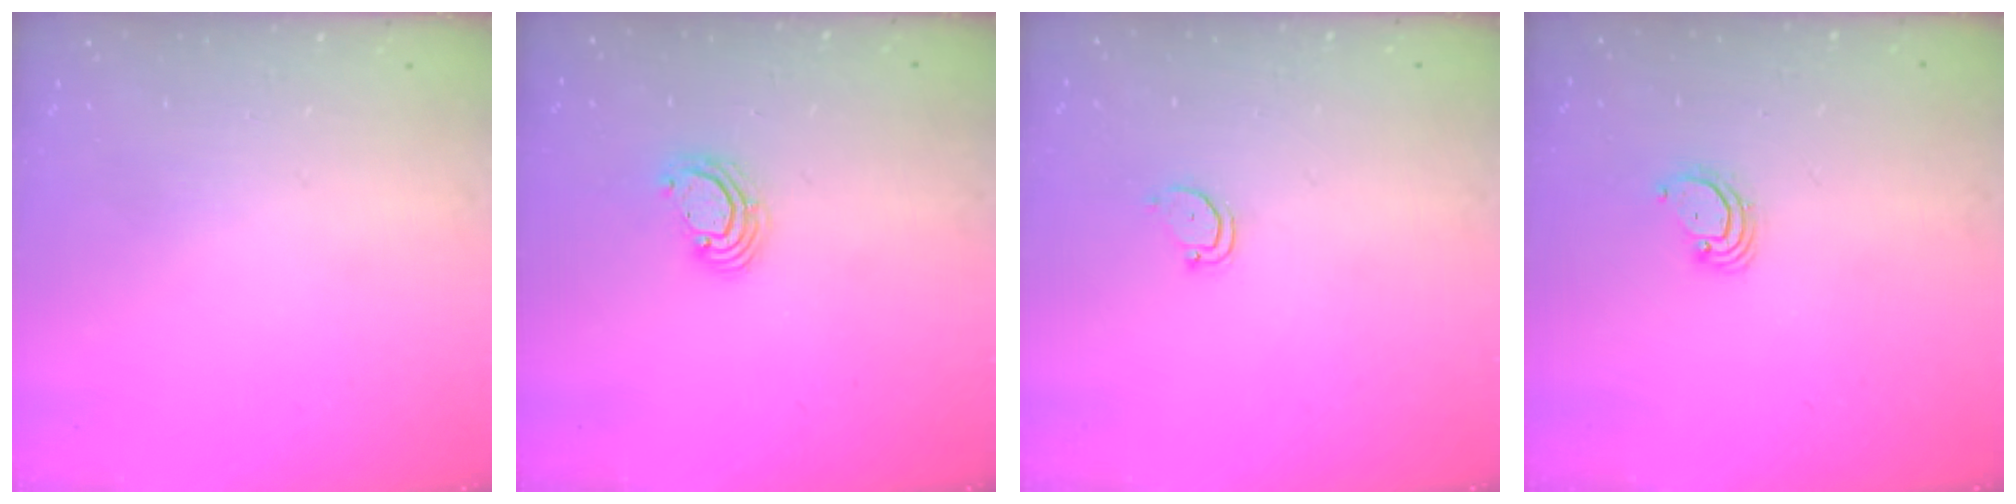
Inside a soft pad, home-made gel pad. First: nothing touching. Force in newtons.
{"total": 3.5, "press": 3.5, "slide": 0.3}
{"total": 2.5, "press": 2.5, "slide": 0.3}
{"total": 3.4, "press": 3.4, "slide": 0.1}